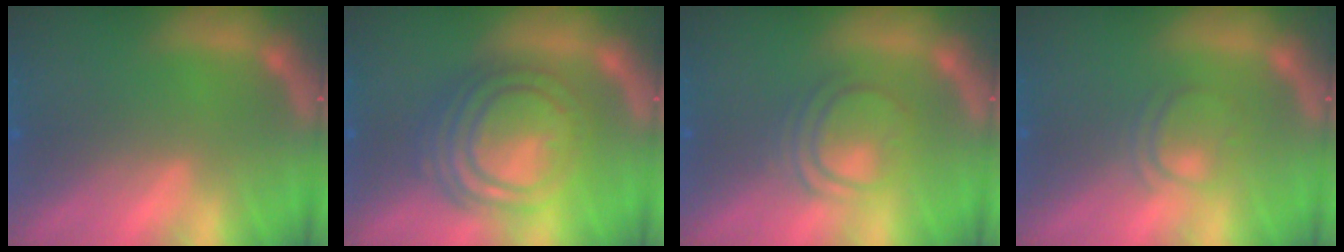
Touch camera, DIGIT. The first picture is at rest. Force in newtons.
{"total": 9.5}
{"total": 4.5}
{"total": 2.4}